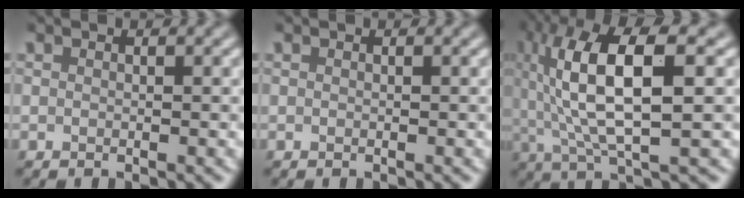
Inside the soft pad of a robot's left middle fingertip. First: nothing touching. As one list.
[{"total": 0.0}, {"total": 10.2, "force": [1.8, 3.0, 9.6], "torque": [-0.182, 0.010, 0.035]}]